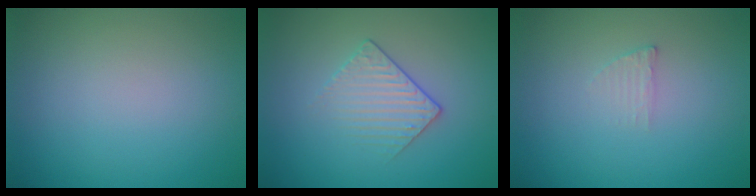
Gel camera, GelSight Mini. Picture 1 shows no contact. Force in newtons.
{"total": 1.9, "press": 1.6, "slide": 1.0}
{"total": 1.0, "press": 1.0, "slide": 0.2}